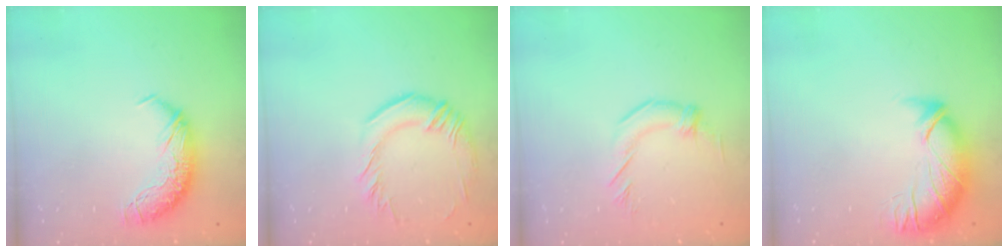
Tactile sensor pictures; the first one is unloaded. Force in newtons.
{"total": 2.0, "press": 1.6, "slide": 1.2}
{"total": 2.8, "press": 2.8, "slide": 0.2}
{"total": 3.0, "press": 1.5, "slide": 2.6}